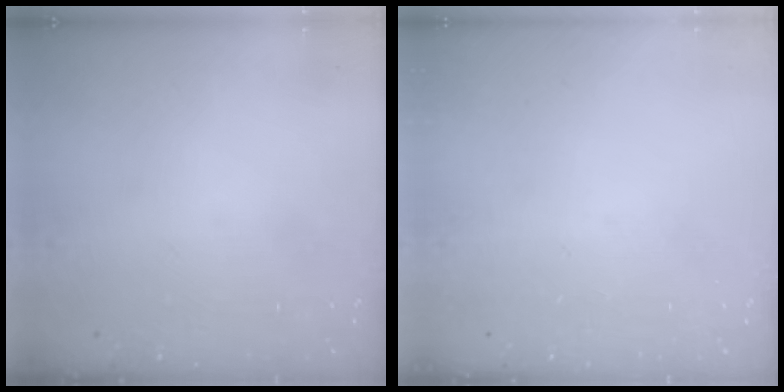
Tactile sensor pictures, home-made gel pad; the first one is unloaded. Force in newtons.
{"total": 0.0}